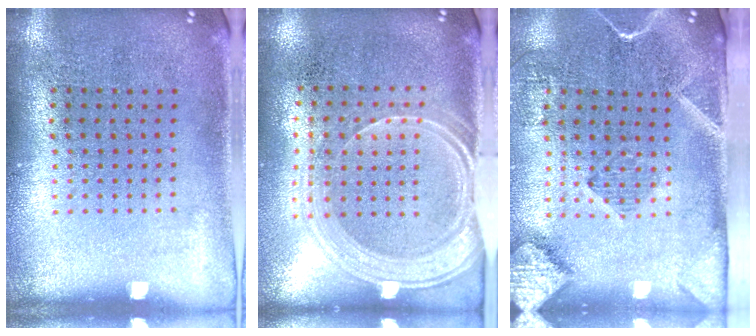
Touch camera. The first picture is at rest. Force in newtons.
{"total": 1.9, "press": 1.7, "slide": 0.9}
{"total": 2.9, "press": 2.1, "slide": 1.9}